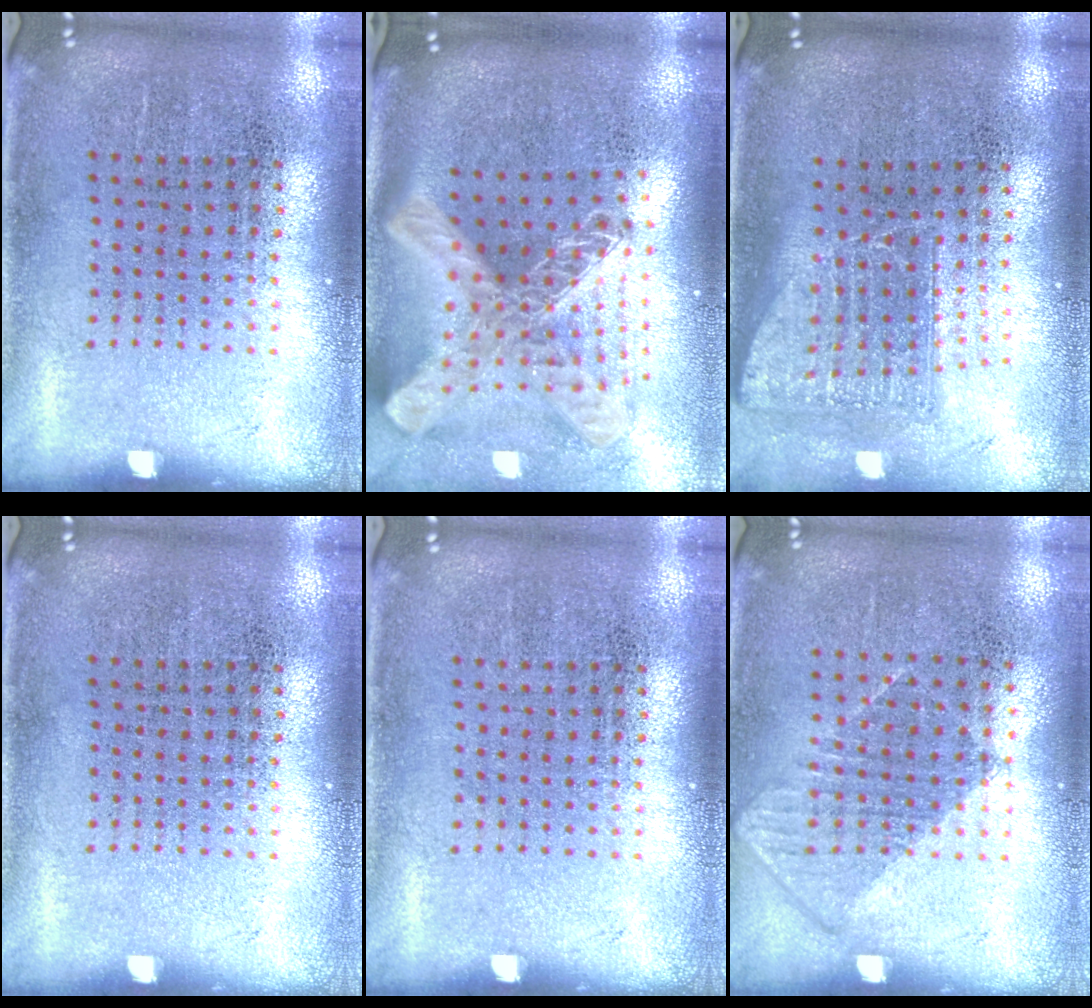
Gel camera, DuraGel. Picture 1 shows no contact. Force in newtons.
{"total": 3.0, "press": 2.1, "slide": 2.1}
{"total": 1.7, "press": 1.4, "slide": 1.0}
{"total": 0.0}
{"total": 0.0}
{"total": 0.8, "press": 0.7, "slide": 0.4}